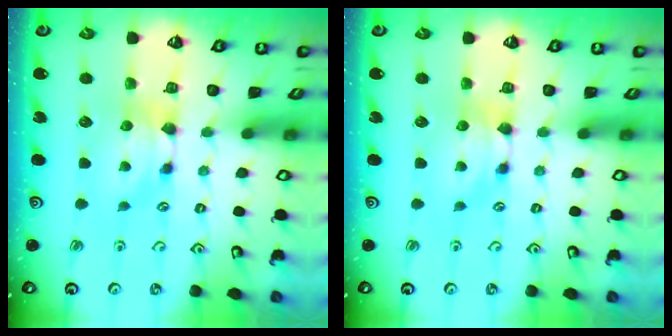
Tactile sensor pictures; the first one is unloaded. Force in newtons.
{"total": 0.0}